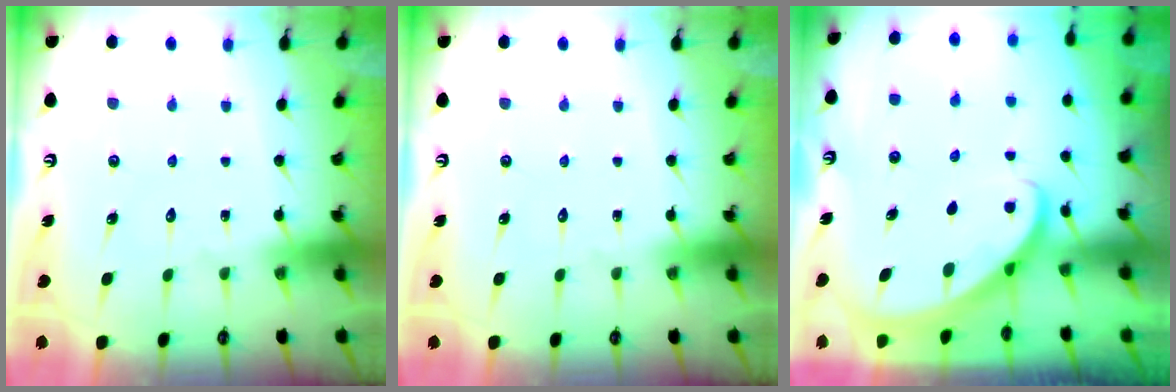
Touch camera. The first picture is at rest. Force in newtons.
{"total": 0.0}
{"total": 2.8, "press": 2.8, "slide": 0.3}